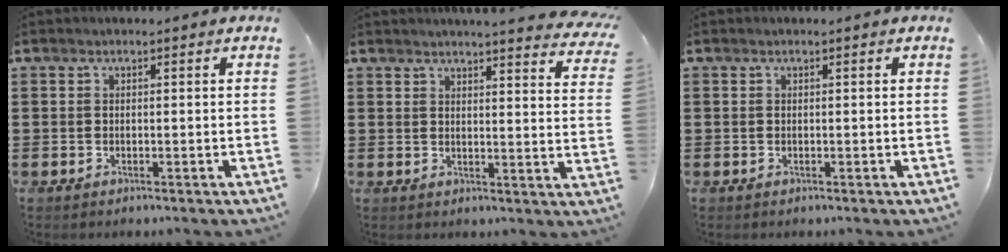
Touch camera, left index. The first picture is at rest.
{"total": 3.7, "force": [3.6, -0.6, 1.0], "torque": [-0.028, -0.021, 0.061]}
{"total": 0.0}